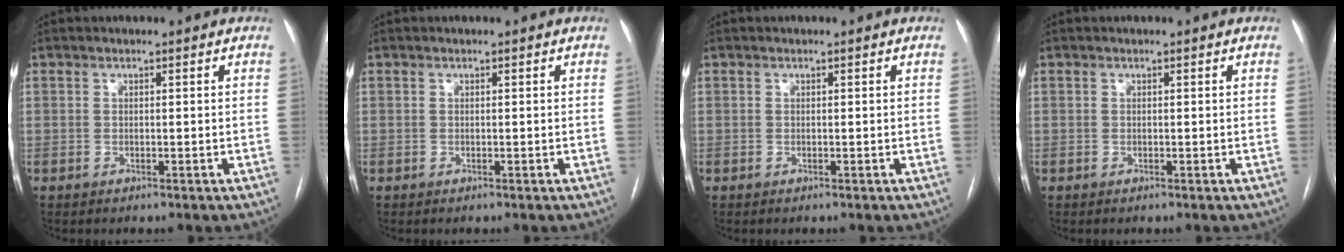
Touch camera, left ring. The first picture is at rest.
{"total": 0.0}
{"total": 0.0}
{"total": 0.0}